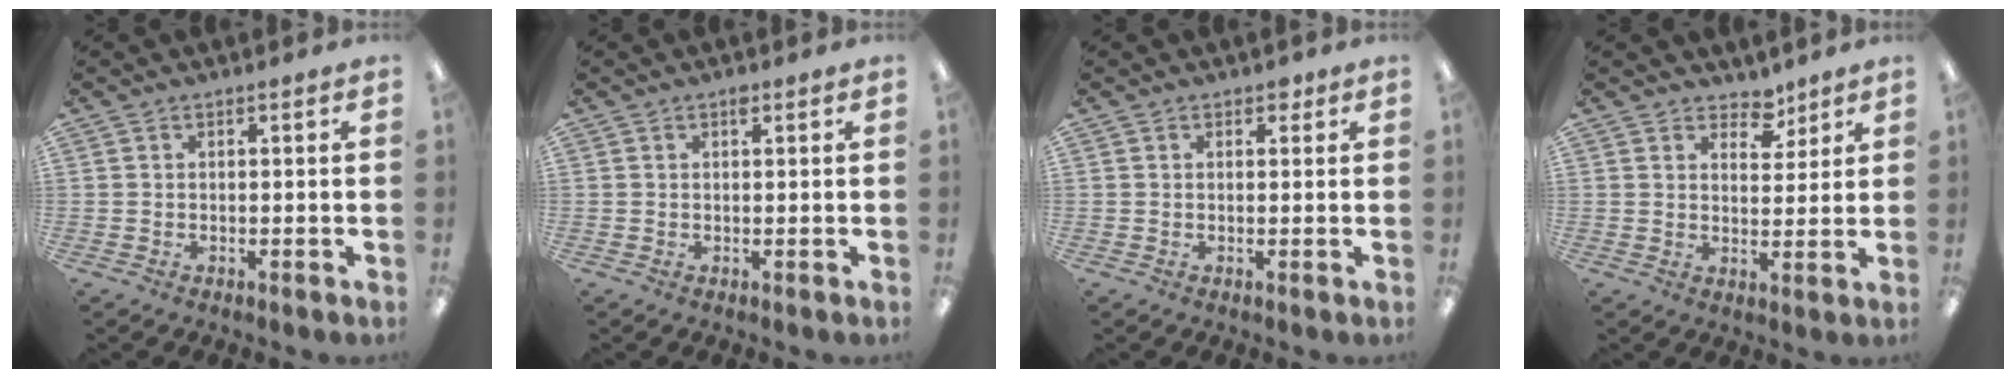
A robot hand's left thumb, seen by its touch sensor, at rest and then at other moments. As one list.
[{"total": 1.1, "force": [0.7, 0.4, 0.7], "torque": [-0.009, -0.001, 0.011]}, {"total": 1.8, "force": [1.1, 1.1, 0.9], "torque": [-0.003, -0.004, 0.015]}, {"total": 5.6, "force": [4.4, 3.1, 1.5], "torque": [-0.005, -0.031, 0.074]}]